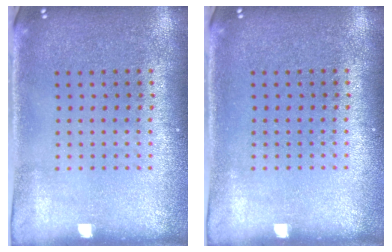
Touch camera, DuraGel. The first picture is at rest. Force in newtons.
{"total": 0.0}